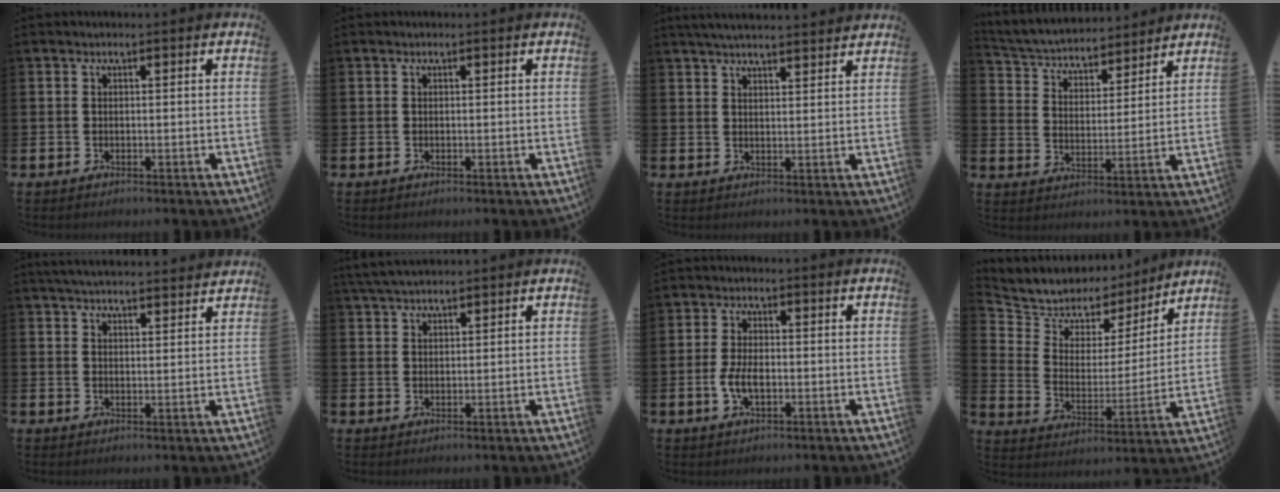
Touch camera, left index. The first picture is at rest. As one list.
[{"total": 0.0}, {"total": 3.9, "force": [3.8, 0.1, 0.8], "torque": [-0.022, -0.013, 0.070]}, {"total": 4.5, "force": [4.3, 1.4, 0.4], "torque": [-0.039, -0.037, 0.070]}, {"total": 4.4, "force": [4.3, 0.0, 0.5], "torque": [-0.018, -0.022, 0.078]}, {"total": 3.5, "force": [3.3, 0.7, 1.1], "torque": [-0.026, -0.006, 0.062]}, {"total": 4.1, "force": [-0.7, 2.1, 3.4], "torque": [-0.067, 0.003, -0.015]}, {"total": 7.6, "force": [6.8, 3.4, 0.5], "torque": [-0.063, -0.051, 0.122]}]